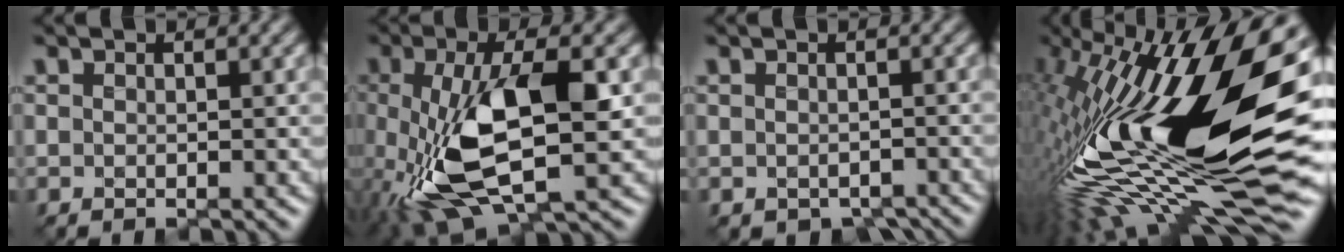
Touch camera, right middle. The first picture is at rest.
{"total": 9.5, "force": [-2.0, 3.7, 8.5], "torque": [-0.181, -0.007, -0.034]}
{"total": 2.4, "force": [-1.1, 1.5, 1.4], "torque": [-0.017, -0.011, -0.013]}
{"total": 18.2, "force": [0.5, 6.7, 16.9], "torque": [-0.287, 0.001, -0.020]}